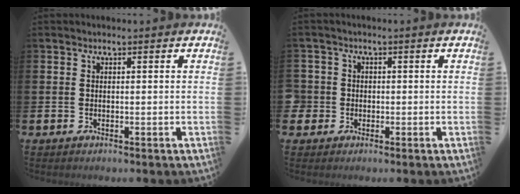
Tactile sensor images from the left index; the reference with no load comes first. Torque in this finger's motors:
{"motor_torque": [0.10, 0.03, -0.02, -0.01]}